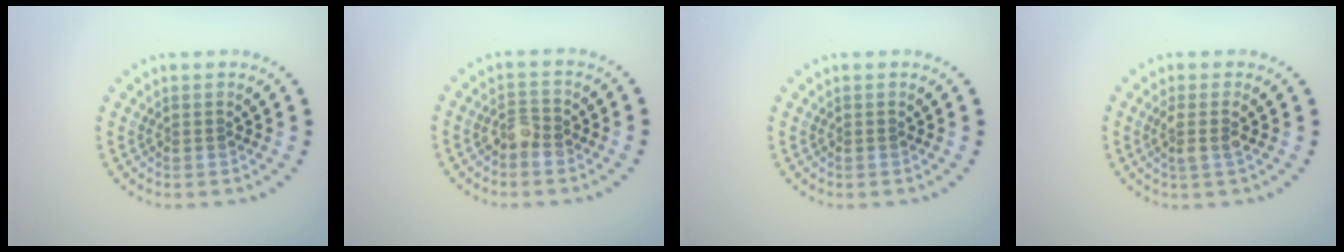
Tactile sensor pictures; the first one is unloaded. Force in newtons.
{"total": 1.7, "press": 1.6, "slide": 0.5}
{"total": 0.0}
{"total": 1.7, "press": 1.4, "slide": 1.0}